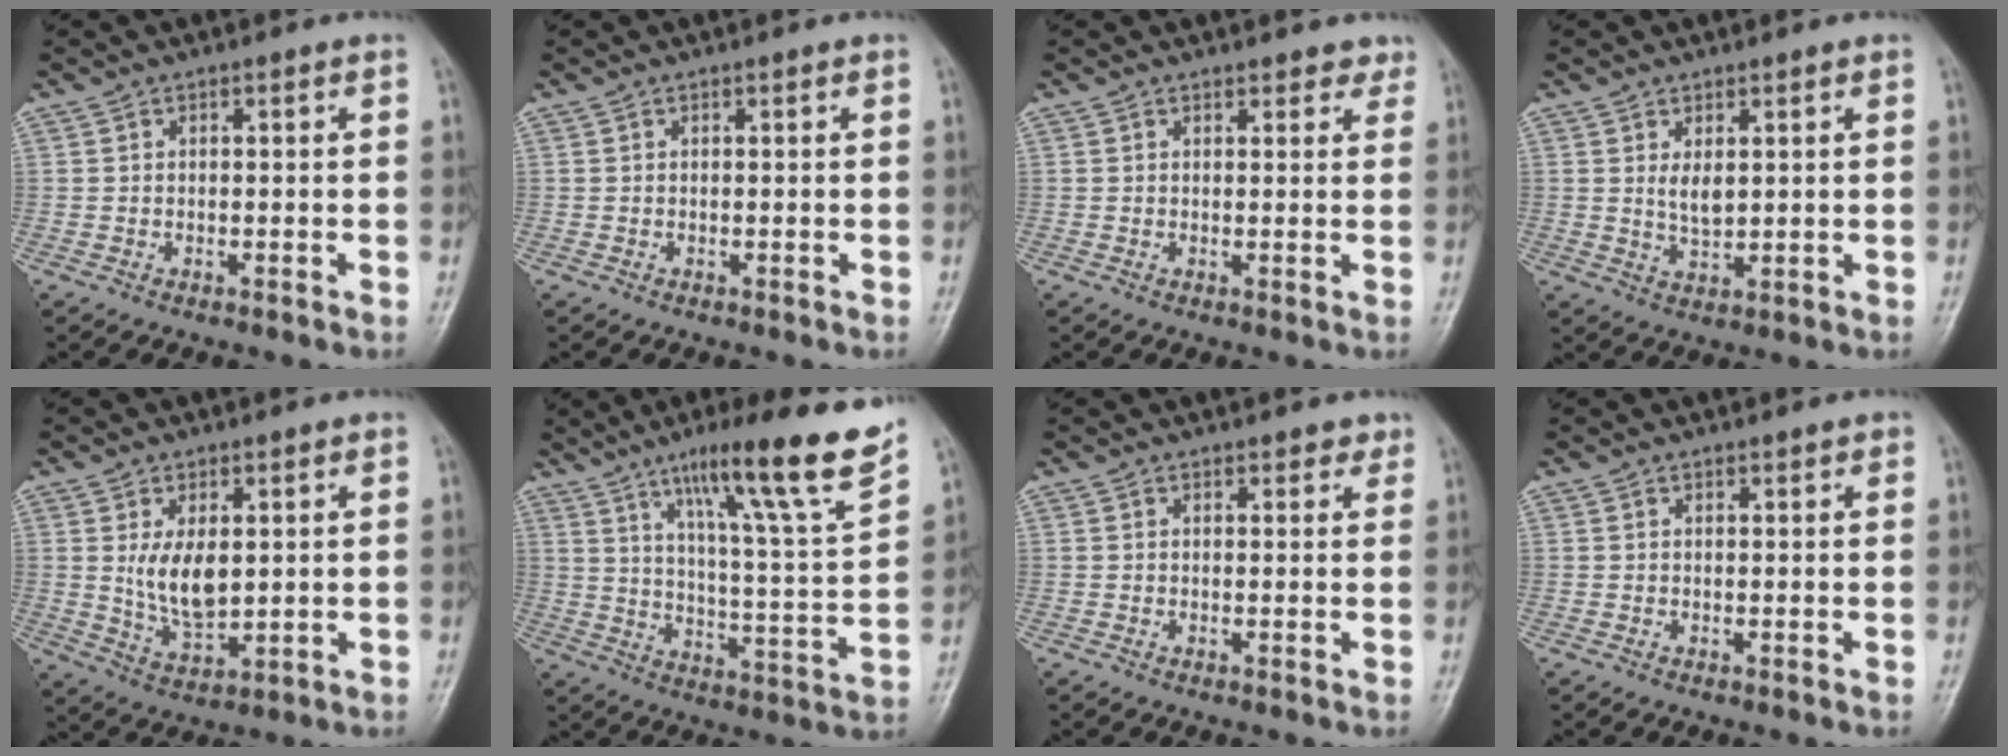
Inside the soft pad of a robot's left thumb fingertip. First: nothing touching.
{"total": 0.0}
{"total": 2.8, "force": [2.4, 1.4, 0.6], "torque": [0.022, -0.009, 0.018]}
{"total": 3.5, "force": [1.2, 1.8, 2.7], "torque": [-0.041, -0.015, 0.026]}
{"total": 7.8, "force": [1.6, 4.3, 6.3], "torque": [-0.101, -0.021, 0.042]}
{"total": 19.3, "force": [13.0, 0.7, 14.2], "torque": [-0.194, -0.066, 0.199]}
{"total": 2.0, "force": [1.5, 1.0, 0.7], "torque": [0.011, -0.005, 0.012]}
{"total": 0.8, "force": [0.7, 0.3, 0.3], "torque": [-0.001, -0.002, 0.008]}